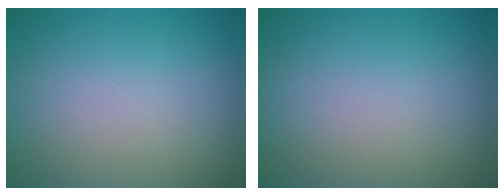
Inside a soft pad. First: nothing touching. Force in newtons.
{"total": 0.0}